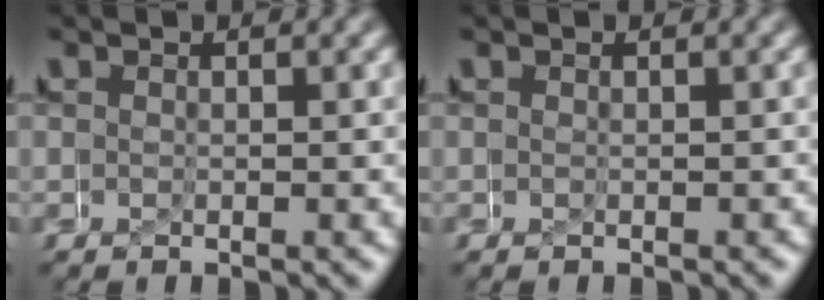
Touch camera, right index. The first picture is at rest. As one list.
[{"total": 0.0}]